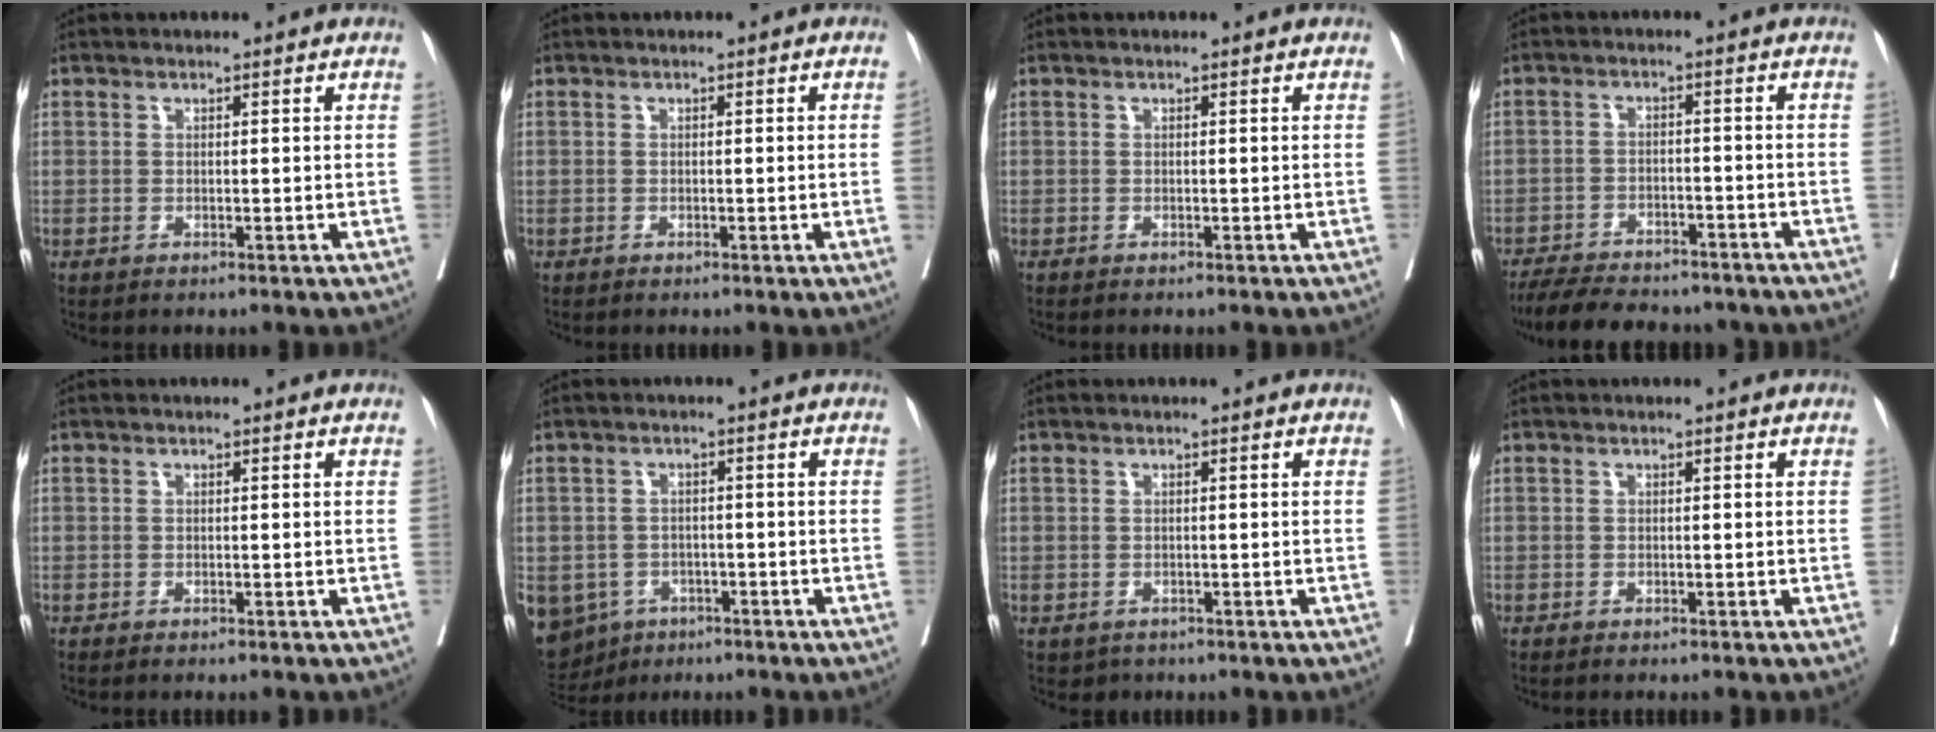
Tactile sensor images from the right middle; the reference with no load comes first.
{"total": 0.7, "force": [-0.1, 0.0, 0.6], "torque": [-0.009, 0.003, 0.000]}
{"total": 0.8, "force": [-0.7, 0.1, 0.3], "torque": [-0.002, -0.002, -0.012]}
{"total": 15.4, "force": [-13.5, 4.4, 6.1], "torque": [-0.122, -0.004, -0.184]}
{"total": 1.5, "force": [-1.4, 0.2, 0.6], "torque": [-0.009, -0.003, -0.017]}
{"total": 11.2, "force": [-6.1, 8.9, 3.1], "torque": [-0.093, -0.002, -0.081]}
{"total": 1.4, "force": [-1.0, 1.1, 0.1], "torque": [-0.005, 0.001, -0.011]}
{"total": 2.1, "force": [-1.9, 0.3, 0.8], "torque": [-0.013, -0.004, -0.022]}